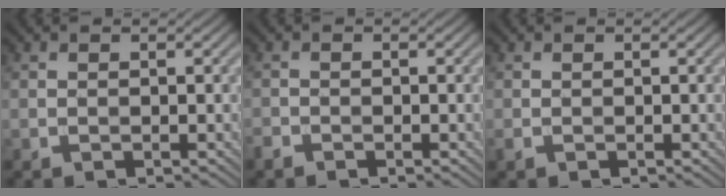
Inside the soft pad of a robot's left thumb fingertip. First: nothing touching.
{"total": 1.1, "force": [-1.0, 0.4, 0.3], "torque": [-0.006, -0.002, -0.024]}
{"total": 0.8, "force": [-0.4, 0.5, 0.4], "torque": [-0.013, -0.005, -0.009]}